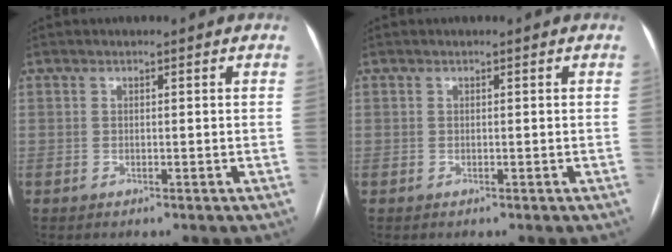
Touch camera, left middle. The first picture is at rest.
{"total": 0.0}